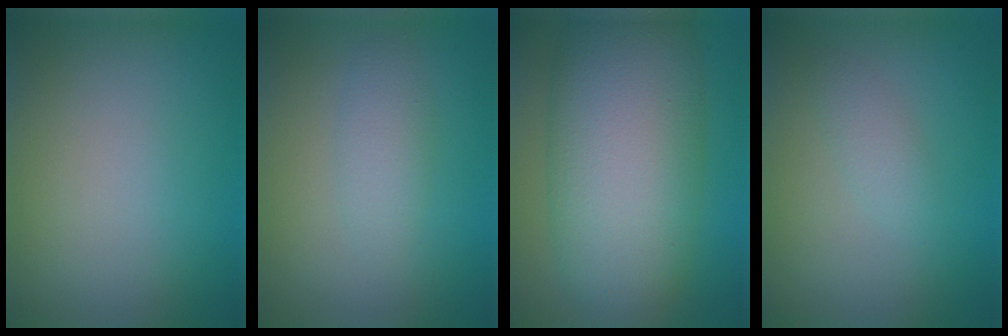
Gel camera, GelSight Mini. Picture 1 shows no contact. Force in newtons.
{"total": 2.0, "press": 2.0, "slide": 0.1}
{"total": 12.4, "press": 12.4, "slide": 0.2}
{"total": 1.3, "press": 1.3, "slide": 0.1}